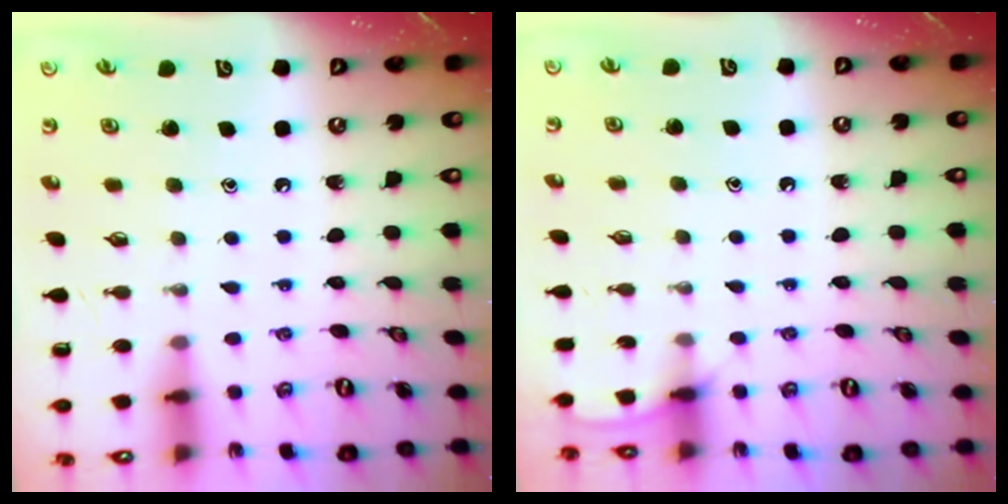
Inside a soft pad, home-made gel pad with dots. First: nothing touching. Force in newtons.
{"total": 4.0, "press": 3.9, "slide": 0.5}